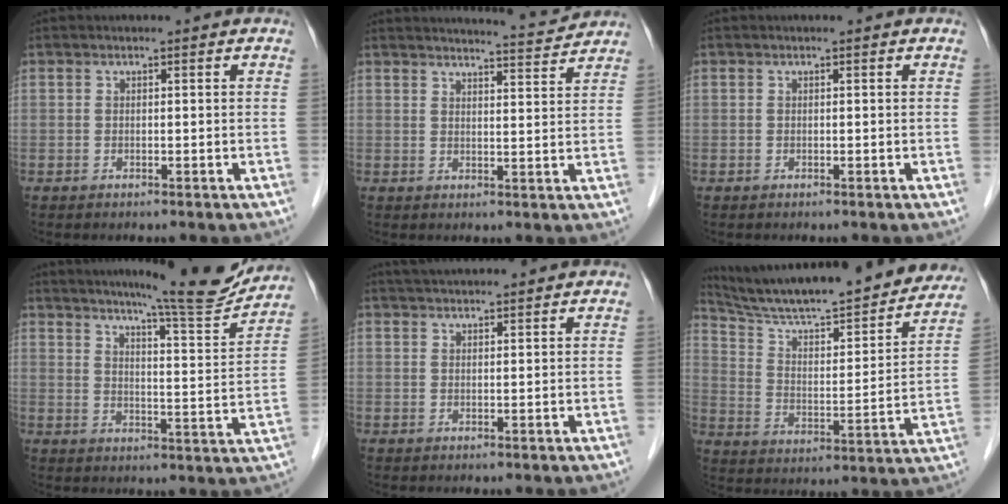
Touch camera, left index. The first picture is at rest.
{"total": 7.0, "force": [6.9, -0.5, 0.6], "torque": [-0.019, -0.003, 0.086]}
{"total": 0.0}
{"total": 14.5, "force": [13.5, -0.3, 5.4], "torque": [-0.079, -0.032, 0.176]}
{"total": 6.2, "force": [5.8, 0.4, 2.2], "torque": [-0.035, 0.039, 0.086]}
{"total": 27.7, "force": [24.5, 3.8, 12.4], "torque": [-0.200, -0.029, 0.342]}